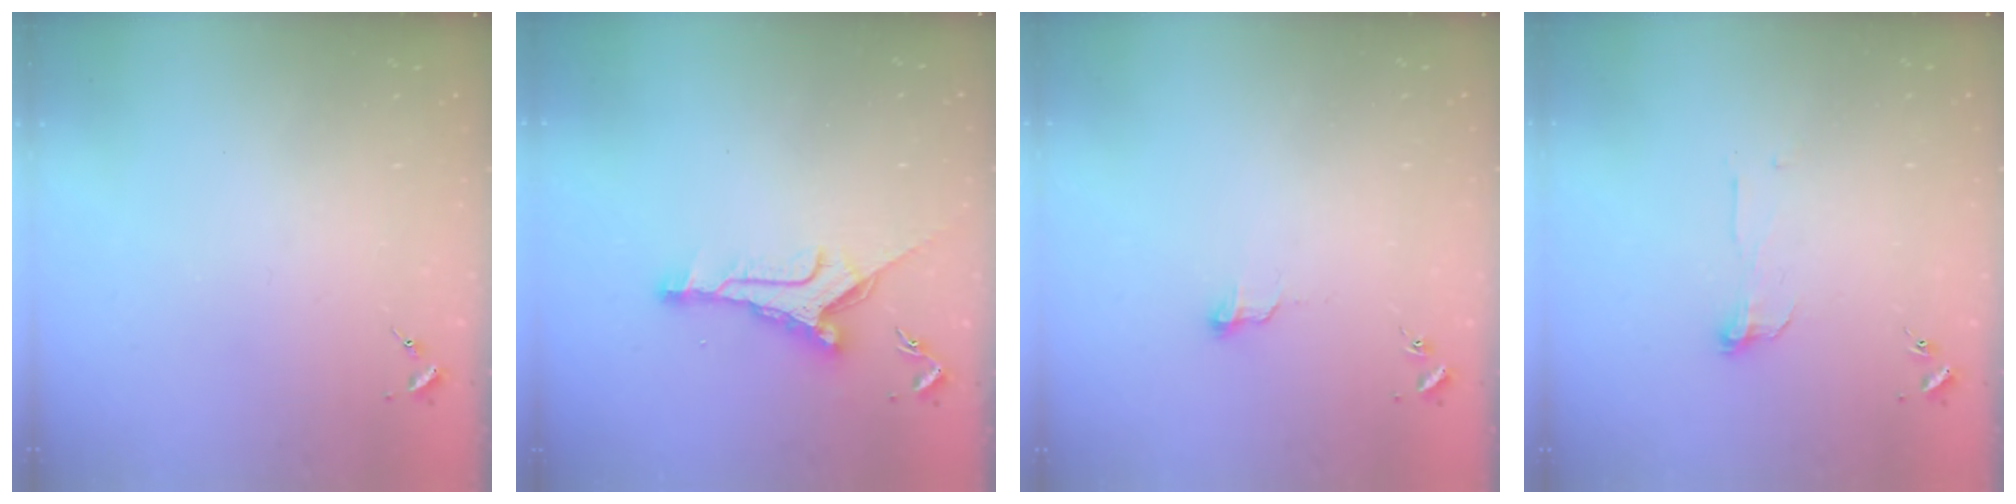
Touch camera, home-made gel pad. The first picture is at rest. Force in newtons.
{"total": 9.5, "press": 9.5, "slide": 0.1}
{"total": 6.2, "press": 6.1, "slide": 0.5}
{"total": 6.9, "press": 6.9, "slide": 0.6}